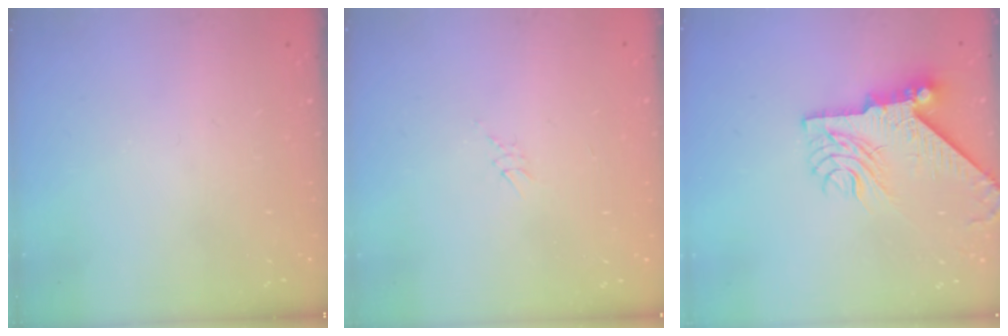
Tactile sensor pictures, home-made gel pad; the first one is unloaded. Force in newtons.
{"total": 2.6, "press": 2.6, "slide": 0.2}
{"total": 10.2, "press": 10.1, "slide": 1.0}